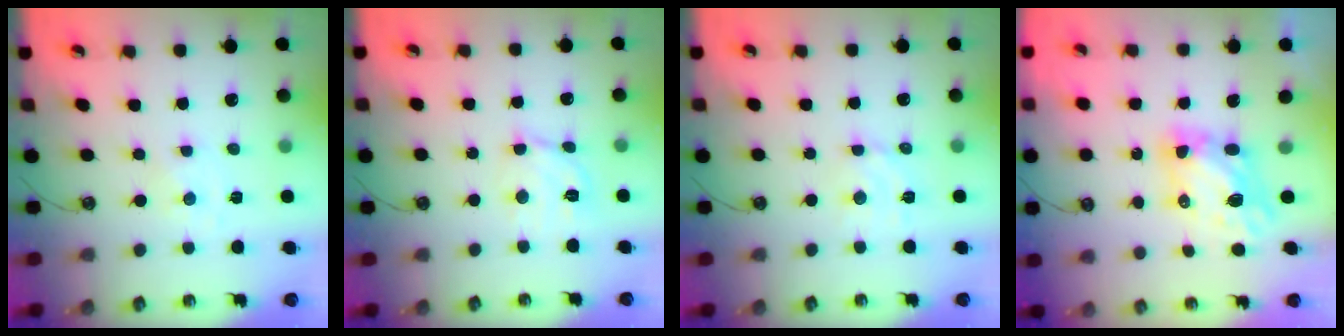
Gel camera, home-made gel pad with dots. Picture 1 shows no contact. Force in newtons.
{"total": 11.6, "press": 11.5, "slide": 1.7}
{"total": 5.5, "press": 5.4, "slide": 1.1}
{"total": 6.7, "press": 6.7, "slide": 0.5}